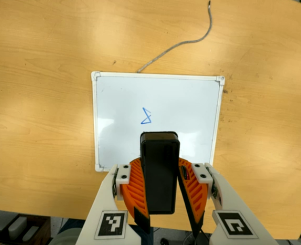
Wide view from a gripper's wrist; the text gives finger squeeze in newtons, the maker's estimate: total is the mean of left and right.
{"total": 10.9, "left": 9.8, "right": 12.1}